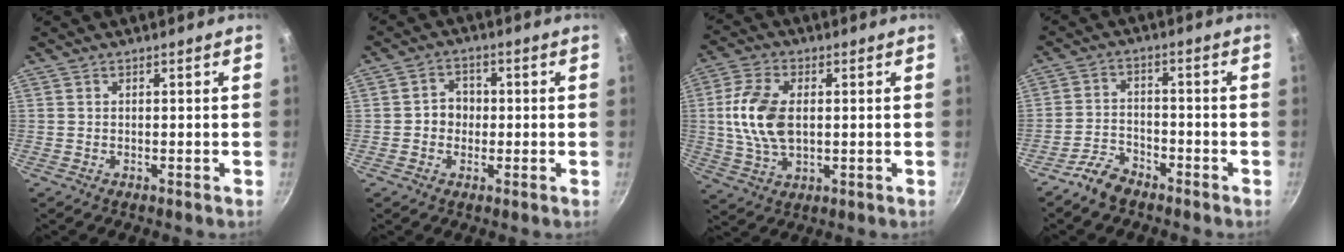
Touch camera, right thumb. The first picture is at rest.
{"total": 4.4, "force": [-0.4, 3.9, 2.0], "torque": [-0.002, 0.011, -0.012]}
{"total": 11.6, "force": [0.8, 6.8, 9.4], "torque": [-0.181, 0.007, 0.015]}
{"total": 5.4, "force": [-4.3, 2.4, 2.0], "torque": [-0.036, 0.041, -0.085]}